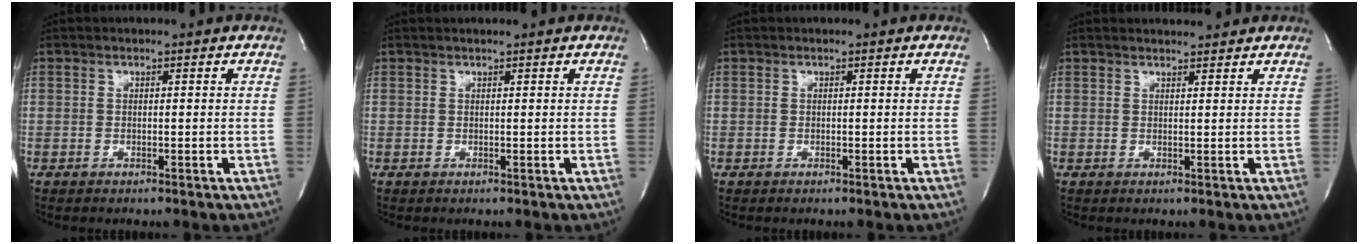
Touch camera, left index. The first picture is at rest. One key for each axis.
{"total": 0.7, "fx": 0.7, "fy": -0.1, "fz": 0.3, "tx": -0.007, "ty": 0.005, "tz": 0.013}
{"total": 0.0}
{"total": 2.8, "fx": 2.7, "fy": 0.4, "fz": 0.5, "tx": -0.015, "ty": 0.008, "tz": 0.037}